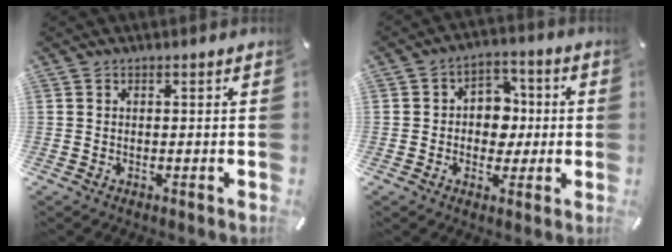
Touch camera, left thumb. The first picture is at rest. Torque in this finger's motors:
{"motor_torque": [0.40, 1.29, 0.56, 0.02, 0.16]}